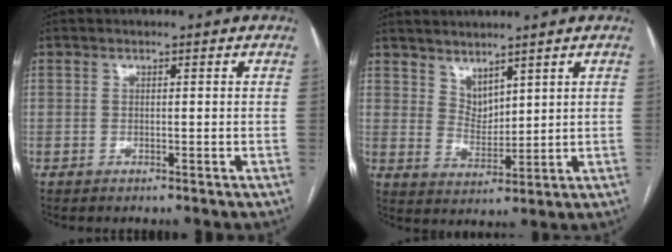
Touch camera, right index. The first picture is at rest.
{"total": 4.6, "force": [3.9, 1.9, 1.5], "torque": [-0.026, -0.006, 0.084]}